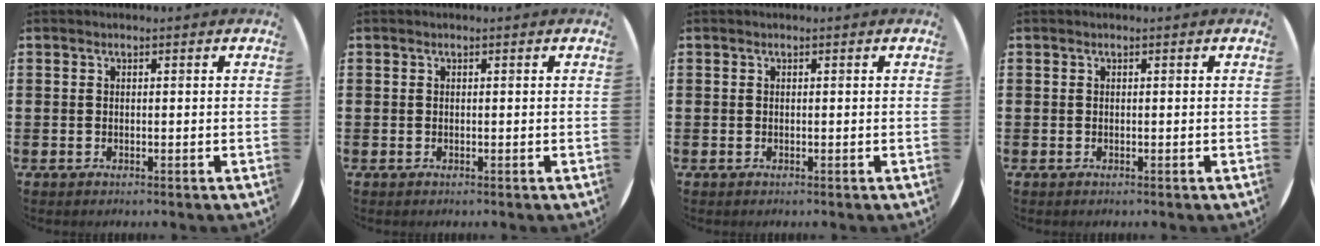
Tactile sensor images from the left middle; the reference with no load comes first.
{"total": 0.0}
{"total": 0.0}
{"total": 0.0}